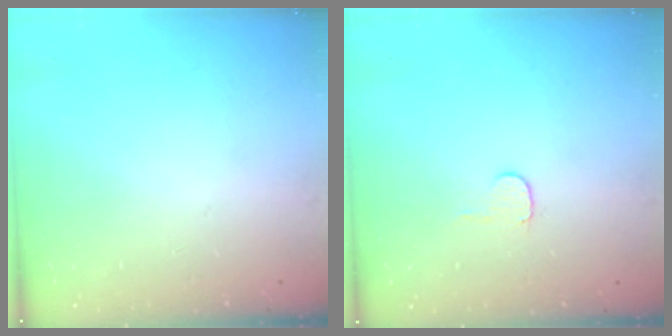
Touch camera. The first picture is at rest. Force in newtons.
{"total": 4.0, "press": 4.0, "slide": 0.5}